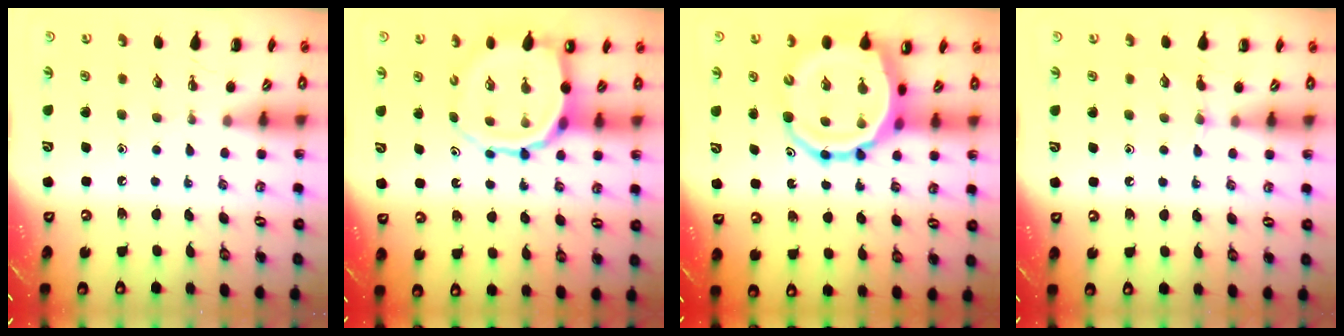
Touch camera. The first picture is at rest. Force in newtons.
{"total": 11.1, "press": 10.7, "slide": 3.0}
{"total": 16.8, "press": 16.2, "slide": 4.3}
{"total": 3.9, "press": 3.6, "slide": 1.4}